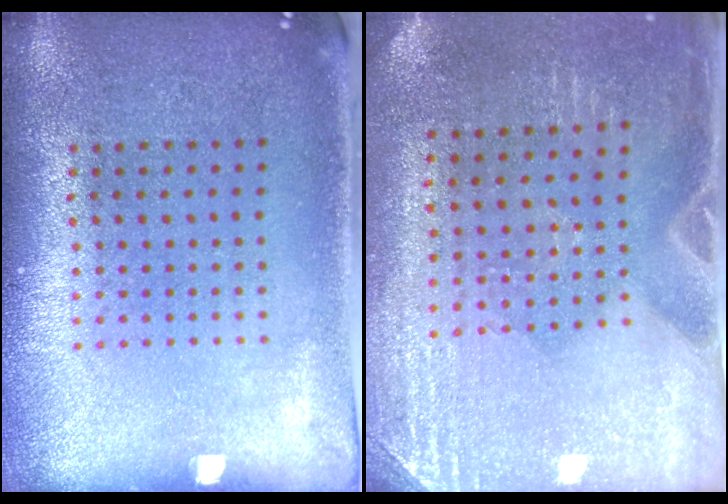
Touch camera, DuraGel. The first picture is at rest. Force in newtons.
{"total": 2.9, "press": 2.6, "slide": 1.1}